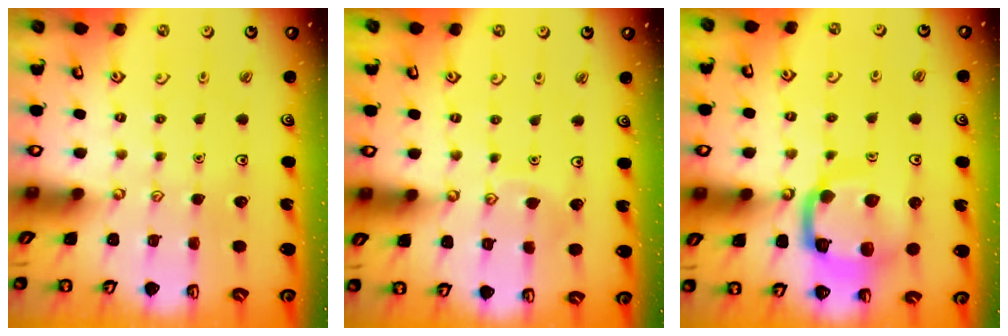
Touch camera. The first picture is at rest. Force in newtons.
{"total": 5.6, "press": 5.6, "slide": 0.5}
{"total": 13.5, "press": 13.4, "slide": 1.3}